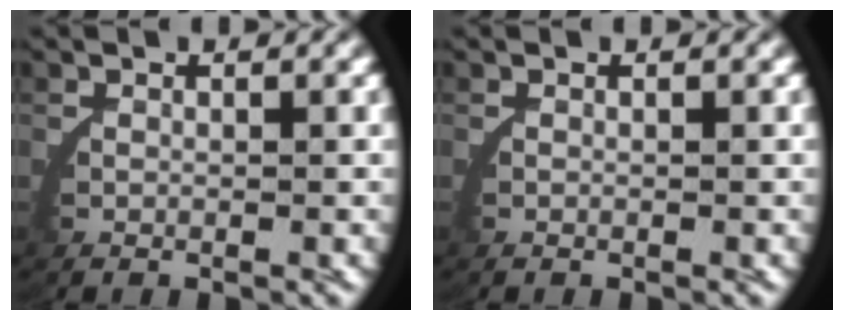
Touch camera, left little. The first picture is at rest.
{"total": 0.0}